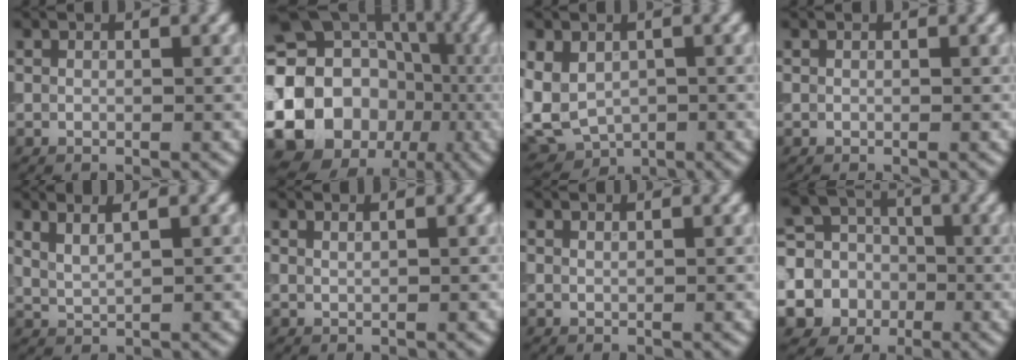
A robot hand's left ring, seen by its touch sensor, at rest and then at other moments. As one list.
[{"total": 19.1, "force": [-2.9, 16.8, 8.6], "torque": [-0.155, 0.007, -0.087]}, {"total": 5.6, "force": [-0.9, 4.4, 3.3], "torque": [-0.072, -0.011, -0.011]}, {"total": 0.0}, {"total": 2.5, "force": [1.8, 0.7, 1.6], "torque": [-0.024, 0.007, 0.034]}, {"total": 1.1, "force": [0.8, 0.4, 0.6], "torque": [-0.001, -0.002, 0.006]}, {"total": 0.6, "force": [0.5, 0.1, 0.2], "torque": [0.000, -0.001, 0.009]}, {"total": 14.5, "force": [-4.3, 13.5, 3.1], "torque": [-0.106, -0.014, -0.094]}]